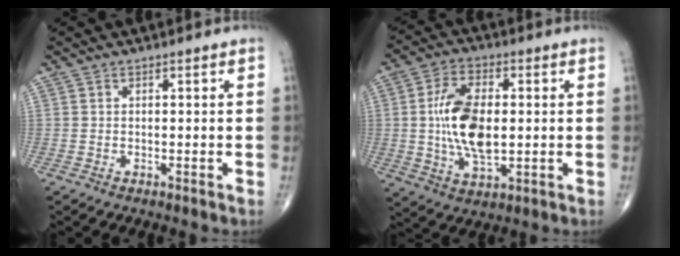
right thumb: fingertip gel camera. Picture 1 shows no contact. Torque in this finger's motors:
{"motor_torque": [1.50, 2.25, 1.43, 0.23, 0.16]}